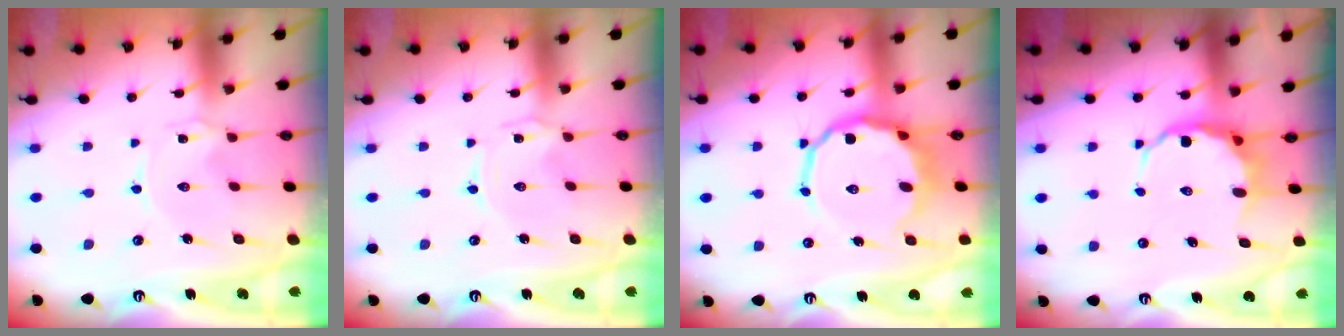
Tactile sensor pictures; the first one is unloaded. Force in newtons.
{"total": 0.0}
{"total": 11.2, "press": 10.8, "slide": 3.0}
{"total": 6.6, "press": 6.4, "slide": 1.6}